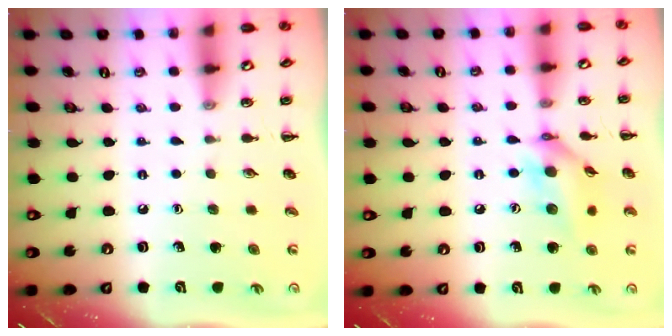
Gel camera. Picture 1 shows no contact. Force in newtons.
{"total": 12.5, "press": 12.3, "slide": 2.3}